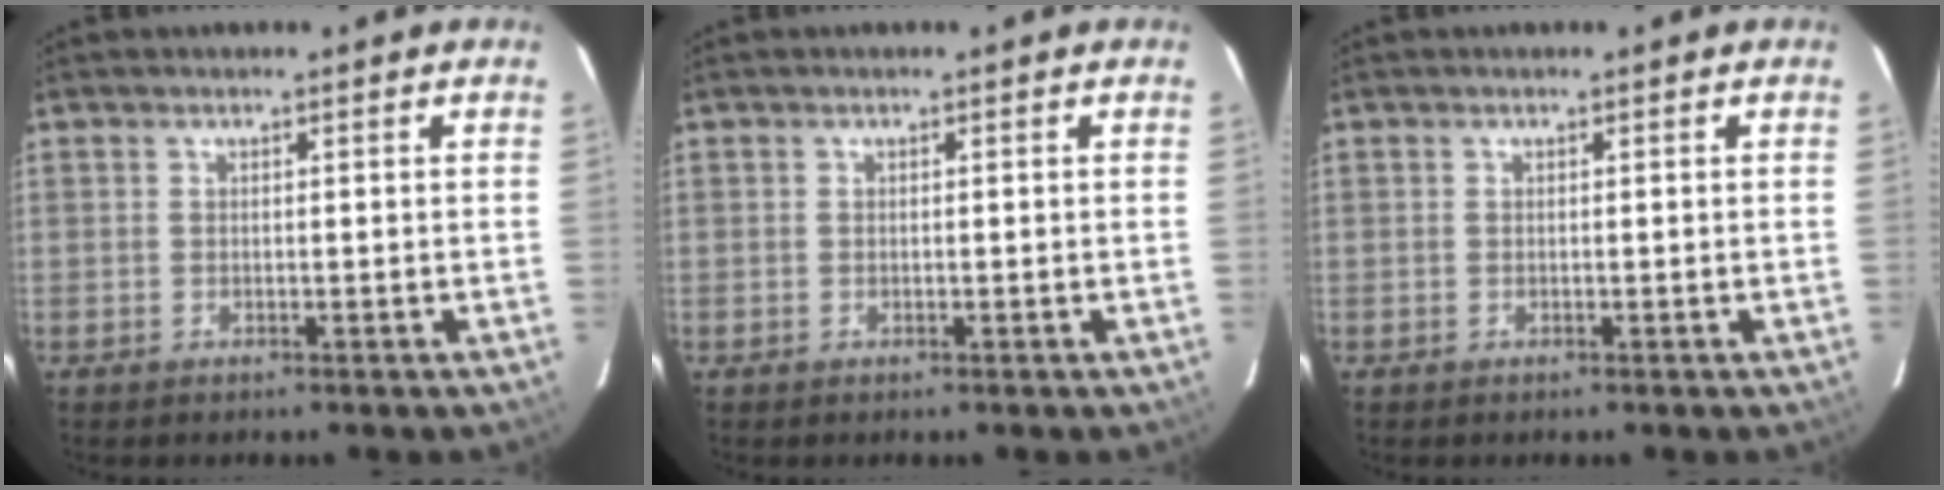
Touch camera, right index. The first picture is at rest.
{"total": 0.0}
{"total": 0.0}